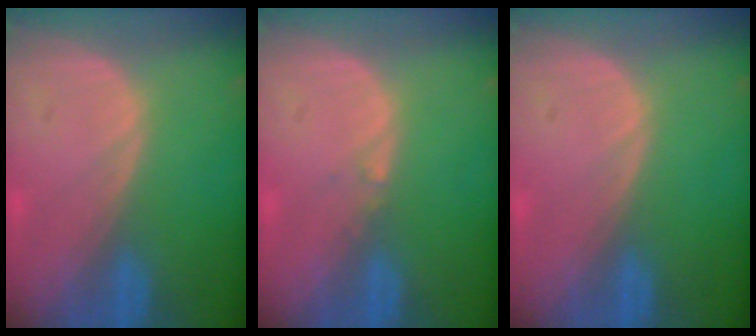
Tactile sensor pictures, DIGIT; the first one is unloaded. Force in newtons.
{"total": 0.6, "press": 0.5, "slide": 0.4}
{"total": 0.0}